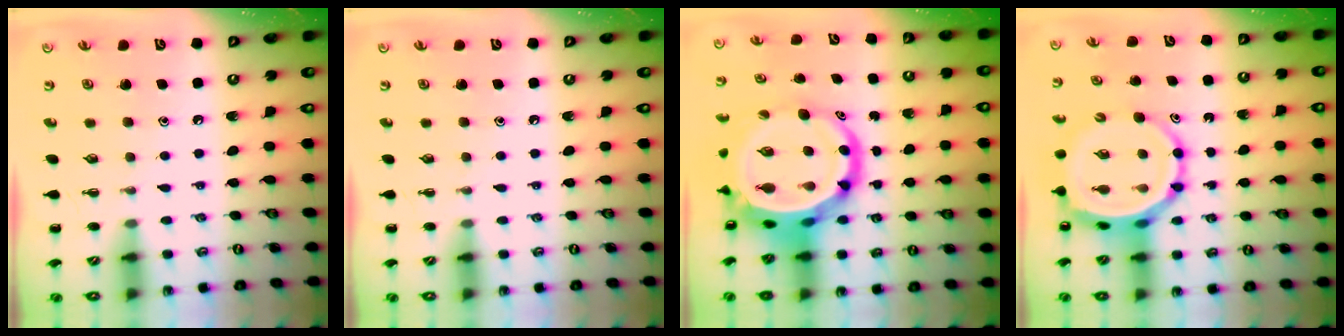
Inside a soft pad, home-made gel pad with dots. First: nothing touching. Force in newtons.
{"total": 0.0}
{"total": 14.2, "press": 13.7, "slide": 4.0}
{"total": 9.1, "press": 8.7, "slide": 2.8}